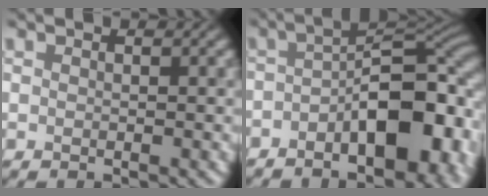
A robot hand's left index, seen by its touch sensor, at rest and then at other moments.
{"total": 11.4, "force": [-3.6, 5.8, 9.1], "torque": [-0.109, 0.007, -0.064]}